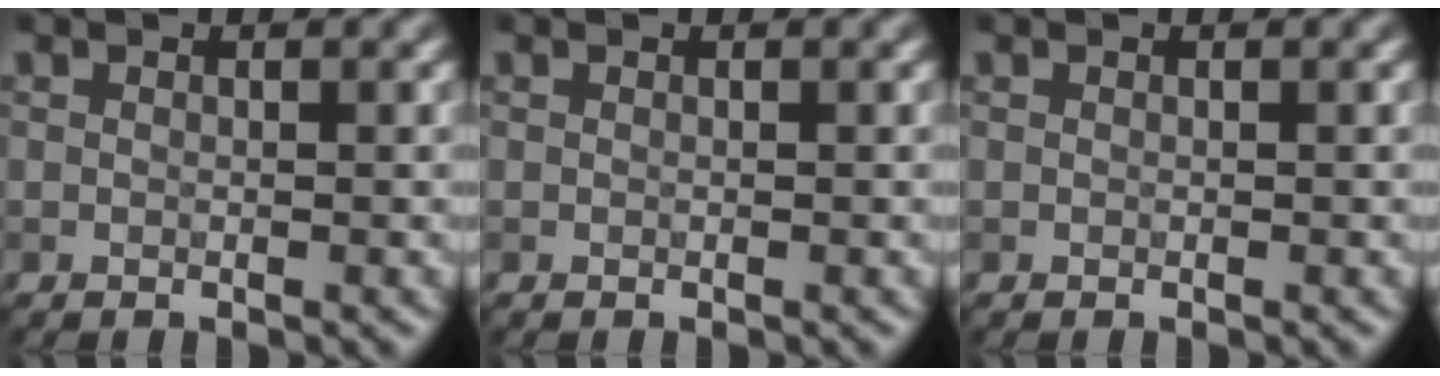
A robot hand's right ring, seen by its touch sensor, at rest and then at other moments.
{"total": 0.0}
{"total": 0.0}